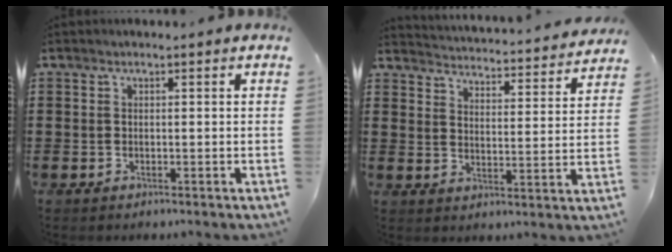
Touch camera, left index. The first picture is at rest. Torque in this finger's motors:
{"motor_torque": [1.63, -0.51, 0.59, 0.07]}